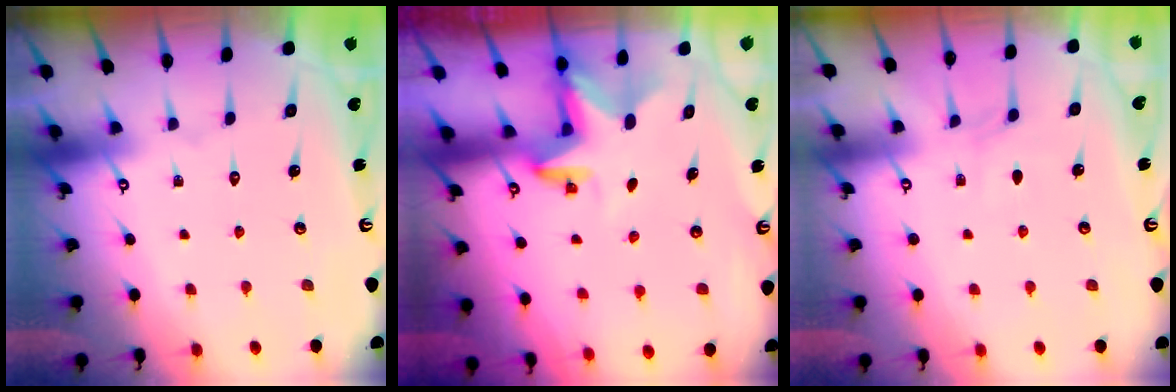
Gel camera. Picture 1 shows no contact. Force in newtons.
{"total": 2.9, "press": 2.9, "slide": 0.2}
{"total": 2.9, "press": 2.8, "slide": 0.5}